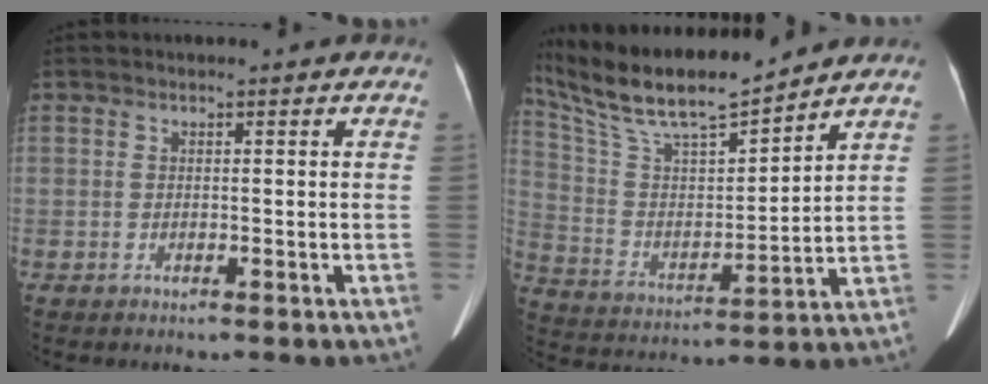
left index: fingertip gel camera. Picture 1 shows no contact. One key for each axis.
{"total": 18.7, "fx": 16.1, "fy": 1.7, "fz": 9.3, "tx": -0.188, "ty": 0.014, "tz": 0.305}